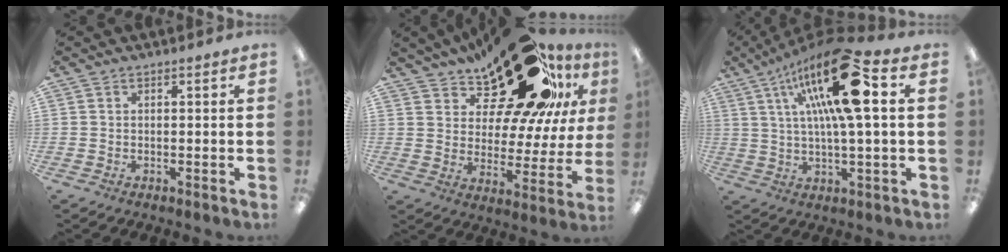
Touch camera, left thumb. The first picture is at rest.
{"total": 24.6, "force": [16.6, 9.8, 15.2], "torque": [-0.223, -0.100, 0.275]}
{"total": 20.6, "force": [7.6, 5.7, 18.2], "torque": [-0.331, -0.020, 0.110]}